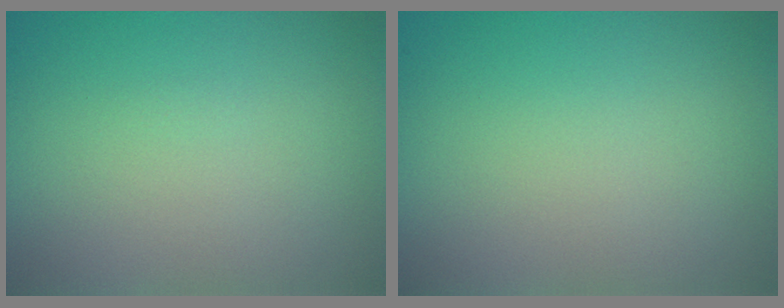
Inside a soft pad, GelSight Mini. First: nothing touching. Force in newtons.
{"total": 0.0}